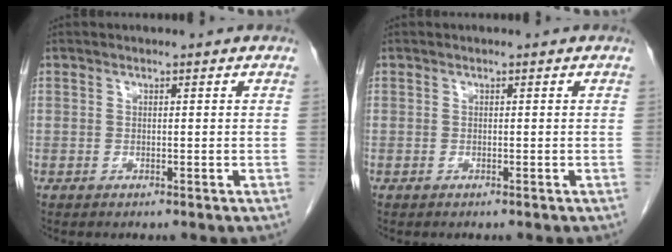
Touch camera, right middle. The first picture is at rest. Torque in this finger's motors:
{"motor_torque": [-0.22, -0.05, -0.02, 0.01]}